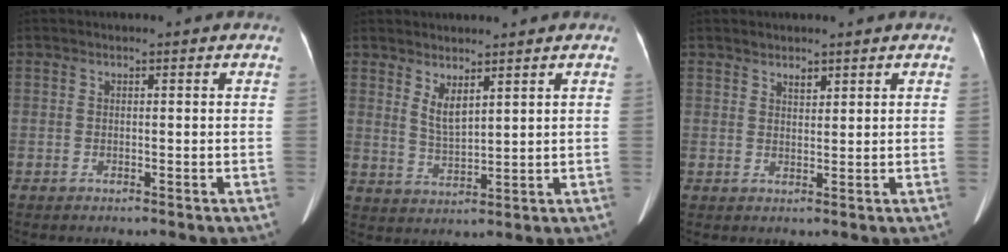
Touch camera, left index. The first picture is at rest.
{"total": 3.6, "force": [2.4, 0.8, 2.5], "torque": [-0.055, -0.013, 0.055]}
{"total": 1.5, "force": [1.2, 0.7, 0.6], "torque": [-0.010, 0.001, 0.021]}